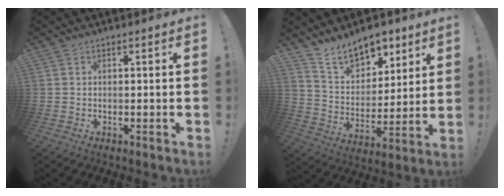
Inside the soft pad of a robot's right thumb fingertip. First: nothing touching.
{"total": 13.8, "force": [10.9, 7.1, 4.6], "torque": [-0.085, -0.076, 0.206]}